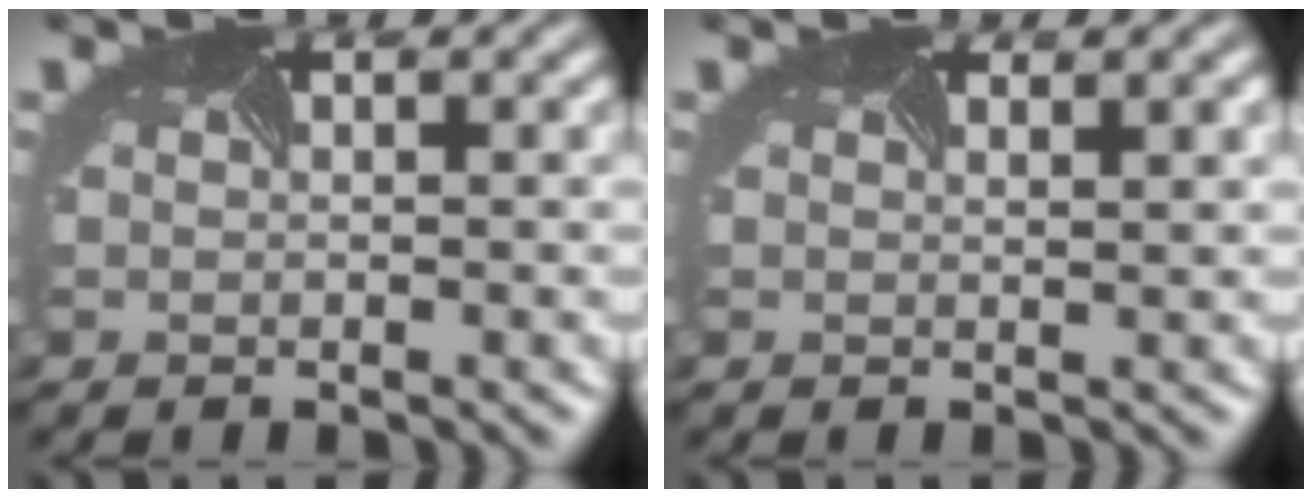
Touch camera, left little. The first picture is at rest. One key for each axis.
{"total": 0.9, "fx": 0.5, "fy": 0.2, "fz": 0.7, "tx": 0.008, "ty": 0.006, "tz": -0.009}